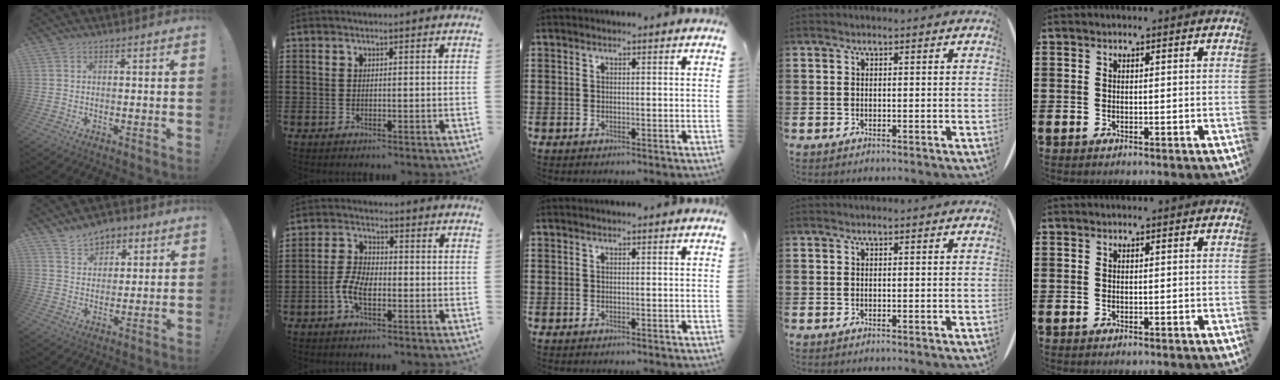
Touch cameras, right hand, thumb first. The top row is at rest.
{"thumb": {"total": 7.5, "force": [5.2, 5.3, 1.6], "torque": [-0.026, -0.030, 0.100]}, "index": {"total": 5.4, "force": [-2.1, 2.6, 4.3], "torque": [-0.107, -0.003, -0.047]}}